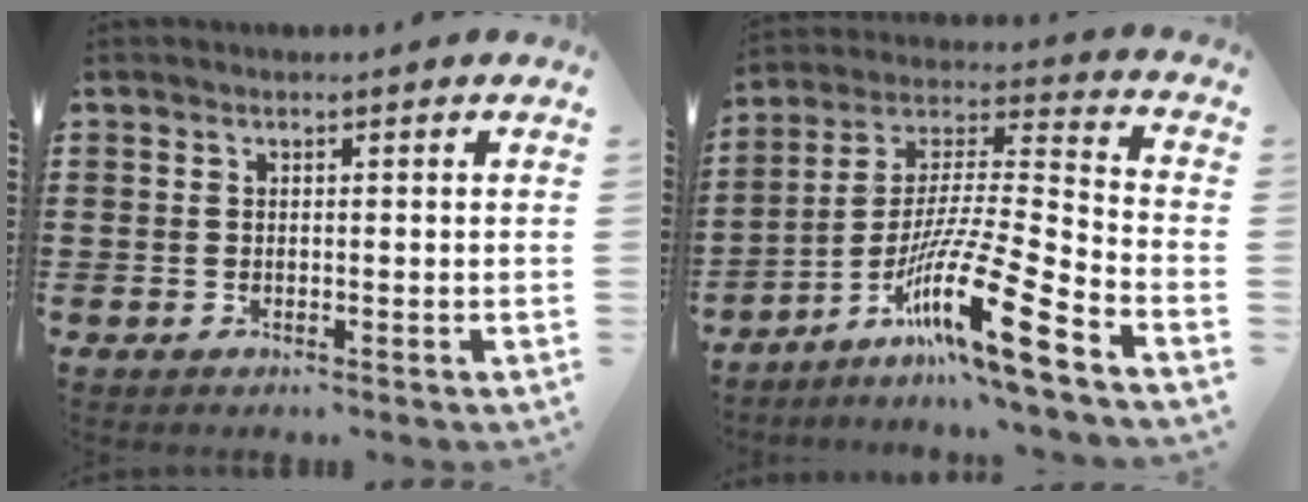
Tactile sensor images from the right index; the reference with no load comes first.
{"total": 15.0, "force": [-9.3, 1.1, 11.7], "torque": [-0.220, 0.001, -0.173]}